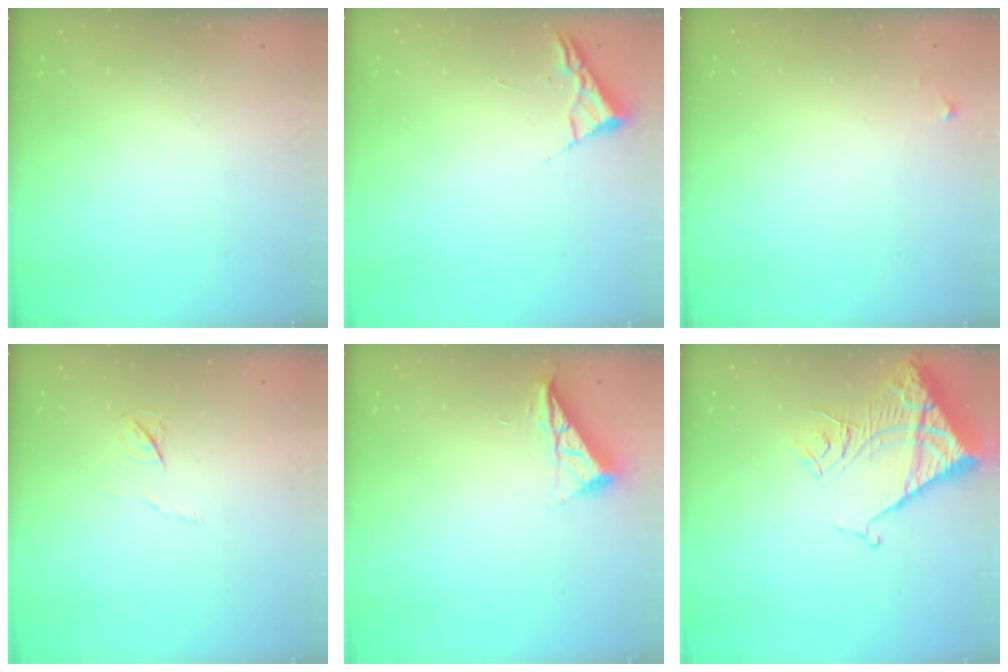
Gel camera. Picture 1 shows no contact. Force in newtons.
{"total": 3.1, "press": 3.0, "slide": 0.4}
{"total": 3.9, "press": 3.9, "slide": 0.6}
{"total": 4.4, "press": 4.4, "slide": 0.6}
{"total": 7.7, "press": 7.7, "slide": 0.3}
{"total": 14.6, "press": 14.5, "slide": 1.6}